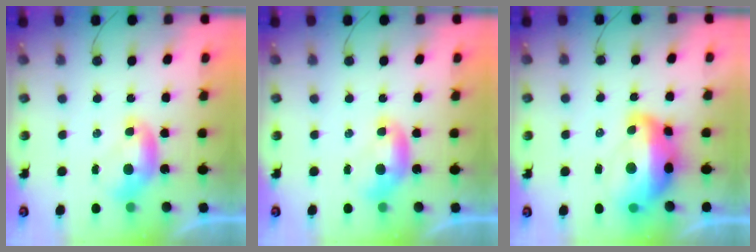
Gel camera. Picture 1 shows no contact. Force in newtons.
{"total": 0.0}
{"total": 11.2, "press": 11.2, "slide": 1.2}